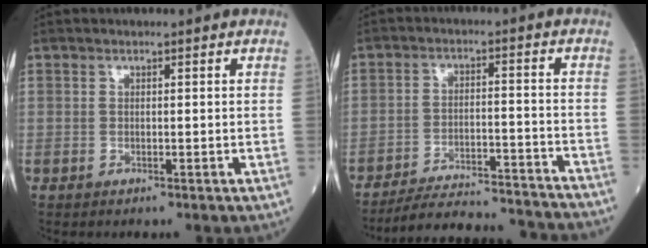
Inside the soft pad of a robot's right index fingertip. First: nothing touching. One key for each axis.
{"total": 17.9, "fx": -17.0, "fy": 1.1, "fz": 5.2, "tx": -0.080, "ty": -0.008, "tz": -0.238}